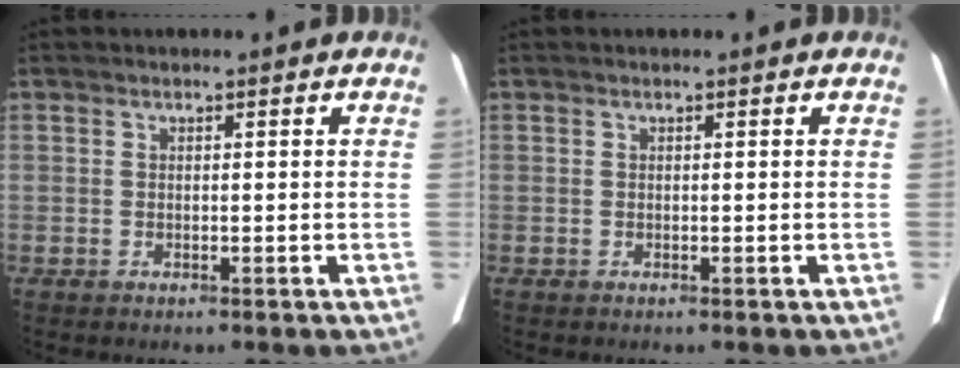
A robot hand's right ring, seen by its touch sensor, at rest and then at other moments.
{"total": 0.0}